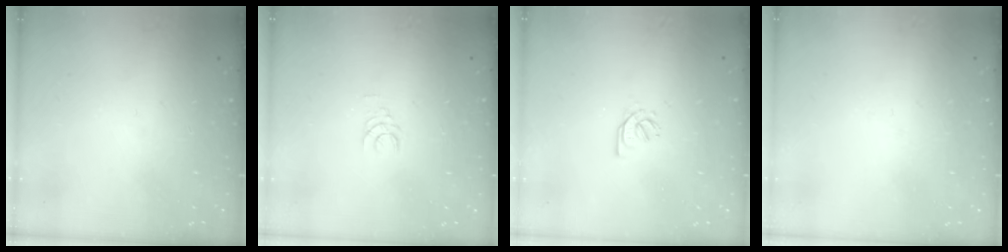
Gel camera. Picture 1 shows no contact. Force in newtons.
{"total": 3.7, "press": 3.7, "slide": 0.4}
{"total": 1.7, "press": 1.6, "slide": 0.5}
{"total": 1.8, "press": 1.6, "slide": 0.6}